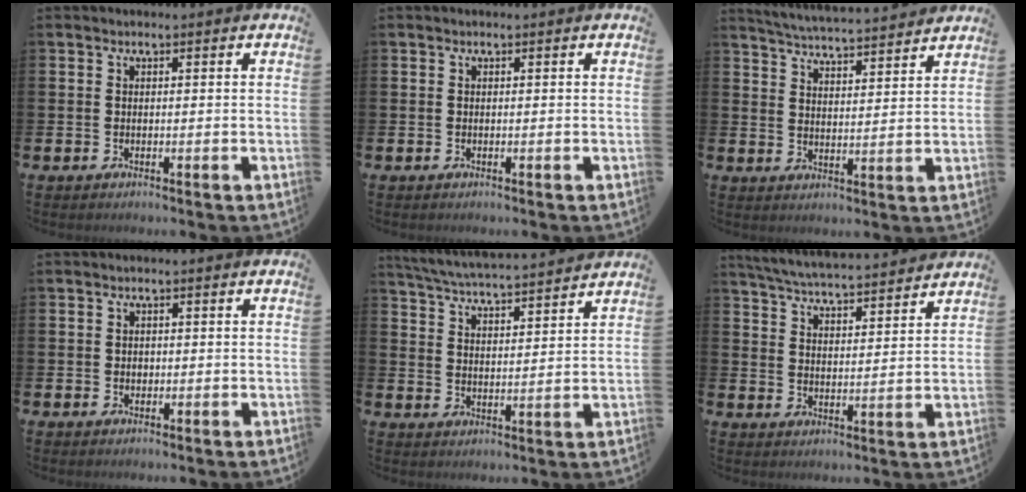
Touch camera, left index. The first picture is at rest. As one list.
[{"total": 0.0}, {"total": 5.2, "force": [5.1, -0.2, 0.4], "torque": [-0.027, -0.039, 0.089]}, {"total": 0.8, "force": [0.2, 0.7, 0.3], "torque": [0.007, 0.001, -0.002]}, {"total": 5.4, "force": [5.4, -0.1, 0.9], "torque": [-0.039, -0.042, 0.092]}, {"total": 5.7, "force": [5.7, 0.1, 0.9], "torque": [-0.039, -0.041, 0.098]}]